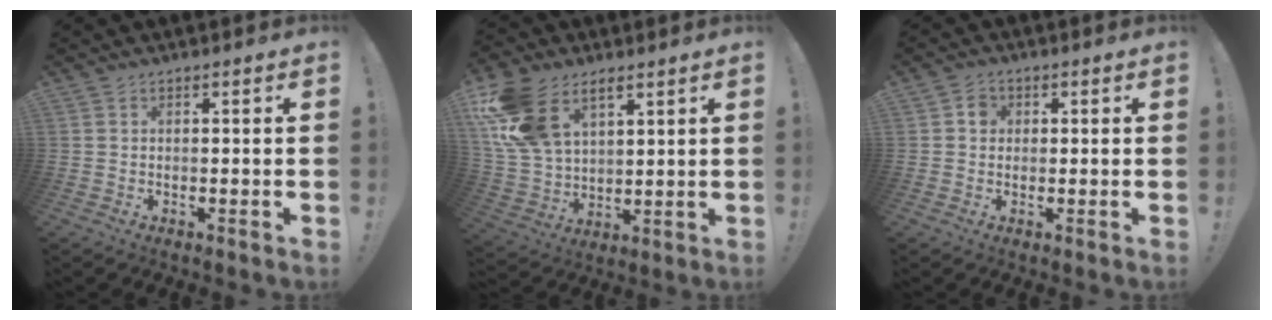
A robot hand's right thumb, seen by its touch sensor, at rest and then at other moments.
{"total": 16.9, "force": [8.4, 11.0, 9.6], "torque": [-0.200, -0.036, 0.163]}
{"total": 3.2, "force": [0.2, 2.8, 1.5], "torque": [-0.018, 0.005, 0.001]}